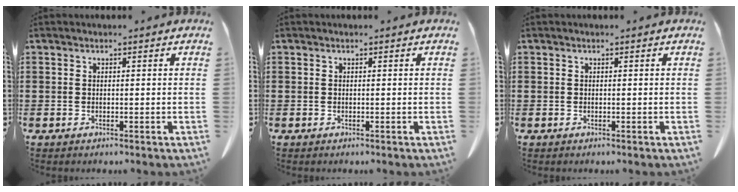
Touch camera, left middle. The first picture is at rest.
{"total": 0.0}
{"total": 0.0}